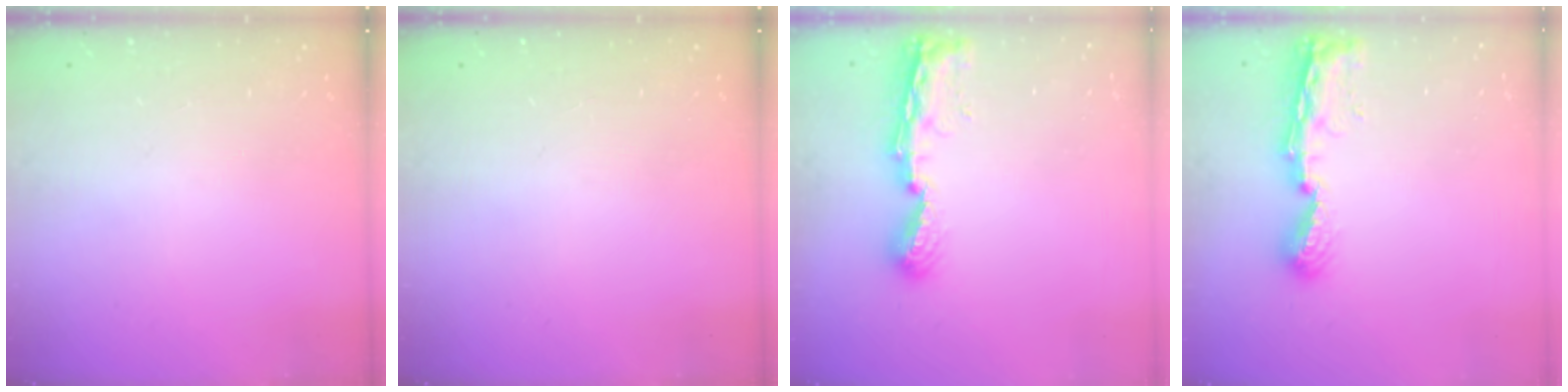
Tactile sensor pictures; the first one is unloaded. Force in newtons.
{"total": 0.0}
{"total": 8.4, "press": 8.4, "slide": 1.1}
{"total": 8.4, "press": 8.4, "slide": 1.1}